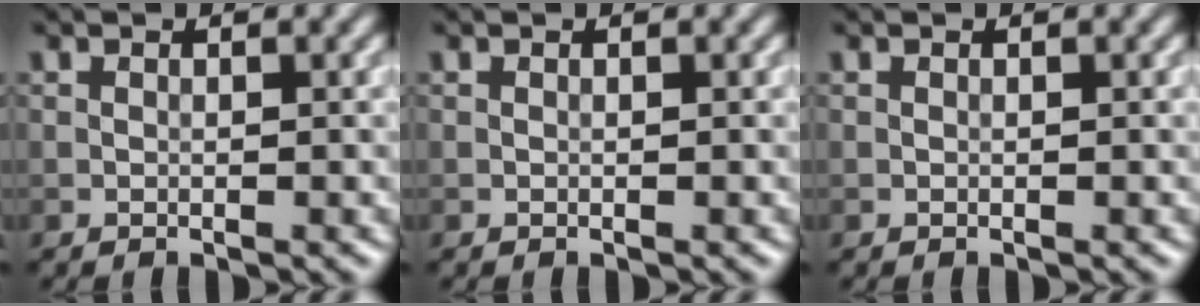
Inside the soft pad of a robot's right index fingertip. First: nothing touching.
{"total": 0.0}
{"total": 0.0}